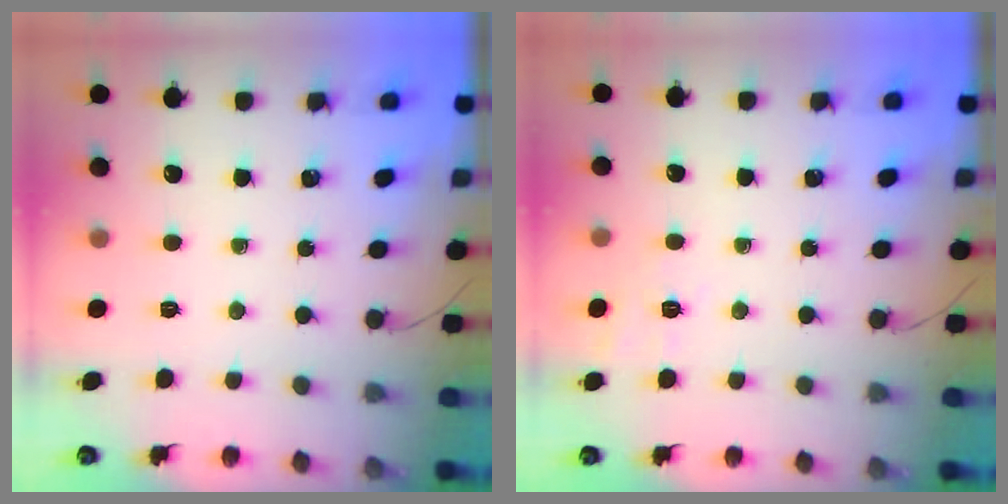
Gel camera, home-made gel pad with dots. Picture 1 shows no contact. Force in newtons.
{"total": 2.2, "press": 1.3, "slide": 1.8}